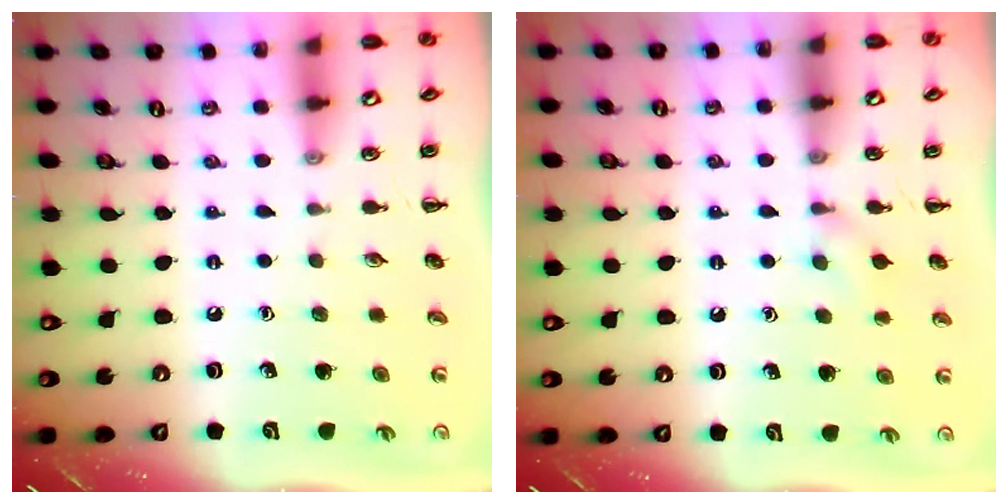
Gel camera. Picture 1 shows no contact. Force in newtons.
{"total": 3.7, "press": 3.4, "slide": 1.4}